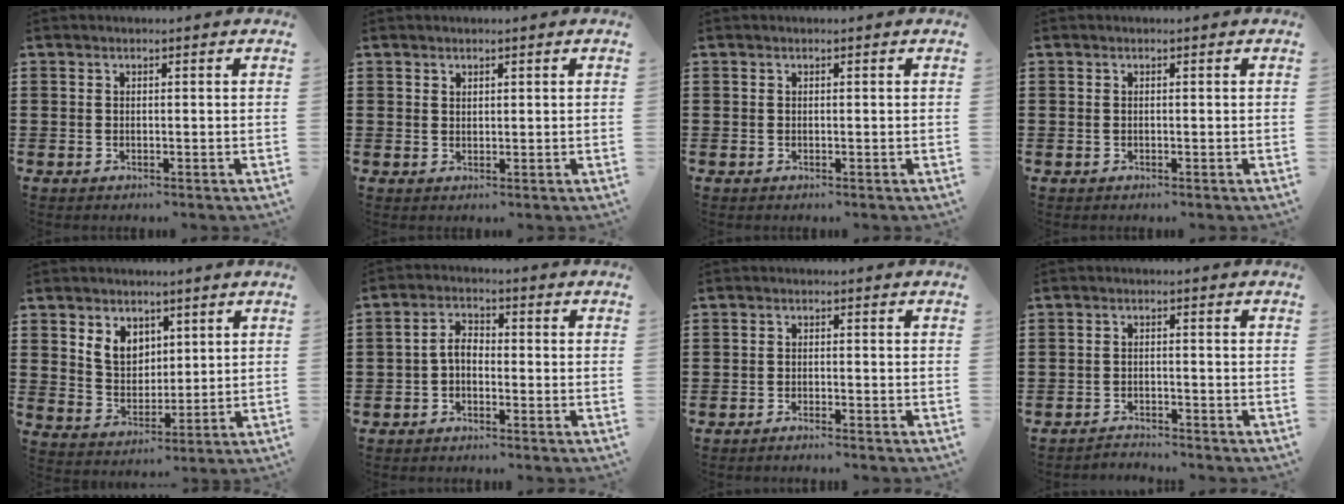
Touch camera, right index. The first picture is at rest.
{"total": 1.1, "force": [0.9, 0.5, 0.1], "torque": [-0.003, 0.002, 0.018]}
{"total": 0.0}
{"total": 0.0}
{"total": 5.7, "force": [3.1, 4.3, 2.0], "torque": [-0.060, 0.013, 0.058]}
{"total": 3.0, "force": [-1.2, 1.6, 2.2], "torque": [-0.058, 0.004, -0.030]}
{"total": 1.4, "force": [-1.4, -0.2, 0.0], "torque": [-0.001, 0.001, -0.028]}
{"total": 2.2, "force": [-2.1, 0.0, -0.2], "torque": [-0.003, 0.001, -0.047]}